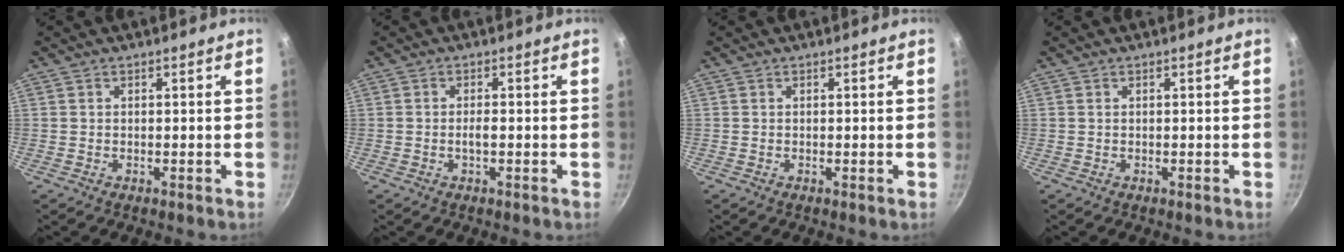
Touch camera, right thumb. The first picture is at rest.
{"total": 1.6, "force": [-0.4, 0.5, 1.5], "torque": [-0.029, 0.006, -0.010]}
{"total": 0.0}
{"total": 0.0}